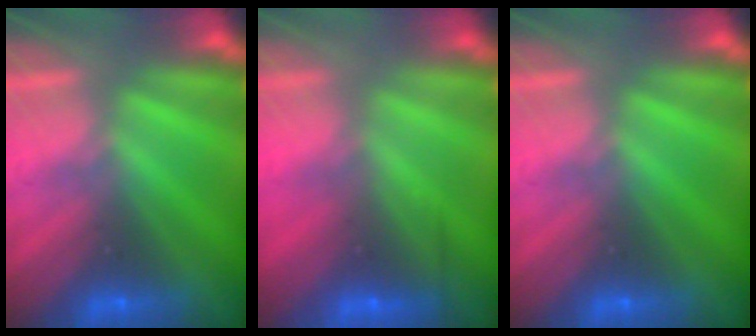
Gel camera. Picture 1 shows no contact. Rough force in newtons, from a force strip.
{"total": 2.4}
{"total": 0.0}